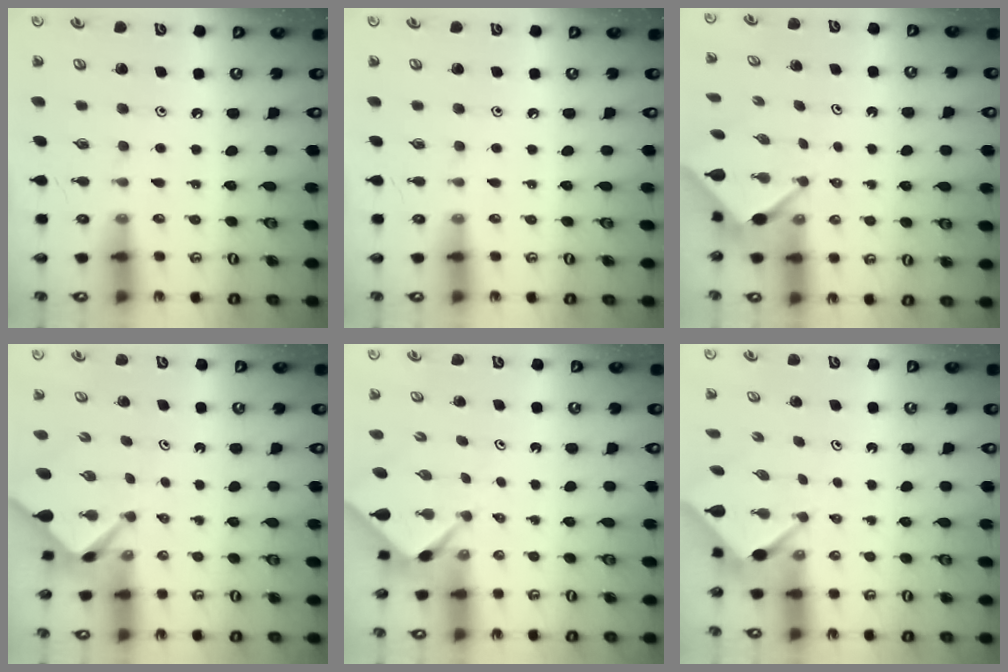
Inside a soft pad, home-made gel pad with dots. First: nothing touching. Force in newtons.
{"total": 0.0}
{"total": 3.0, "press": 3.0, "slide": 0.2}
{"total": 2.5, "press": 2.4, "slide": 0.3}
{"total": 2.3, "press": 2.3, "slide": 0.2}
{"total": 2.6, "press": 2.6, "slide": 0.0}